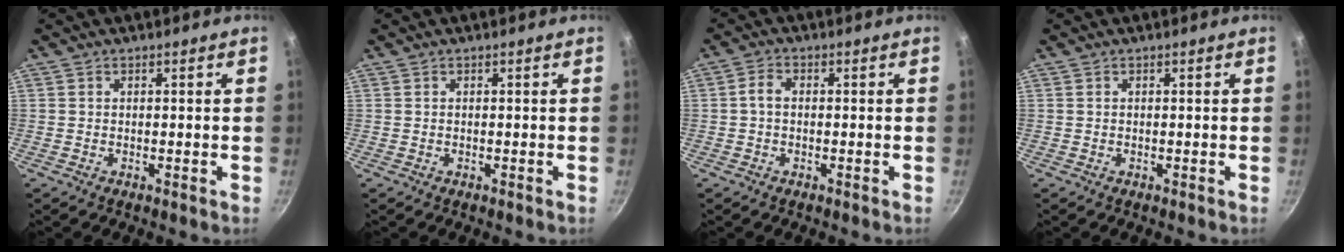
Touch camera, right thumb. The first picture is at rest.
{"total": 0.0}
{"total": 2.4, "force": [-0.2, 1.6, 1.7], "torque": [-0.032, 0.010, -0.008]}
{"total": 0.0}